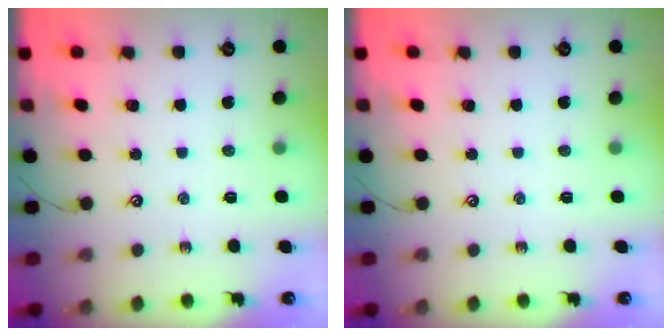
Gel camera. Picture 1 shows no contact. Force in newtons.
{"total": 0.0}